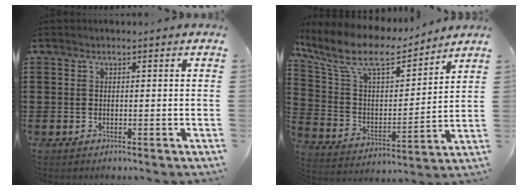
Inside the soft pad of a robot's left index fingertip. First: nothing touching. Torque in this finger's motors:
{"motor_torque": [1.99, -0.15, 0.35, 0.21]}